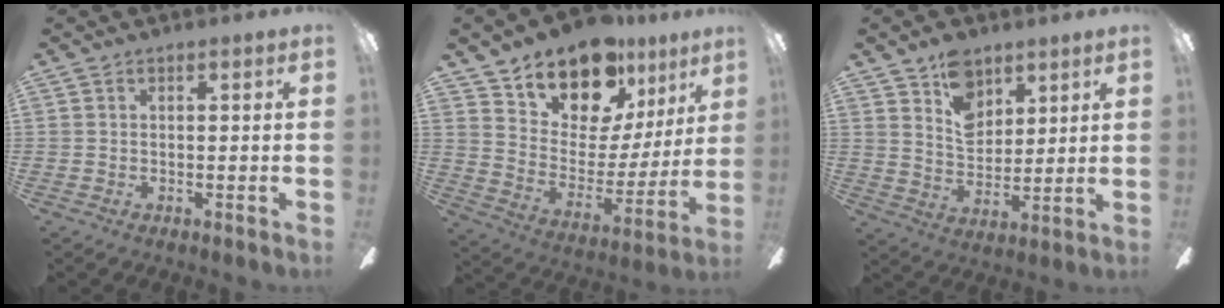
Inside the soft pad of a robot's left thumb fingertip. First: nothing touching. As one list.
[{"total": 17.1, "force": [13.8, 8.5, 5.4], "torque": [-0.107, -0.106, 0.249]}, {"total": 10.7, "force": [7.0, 6.7, 4.6], "torque": [-0.066, -0.031, 0.129]}]